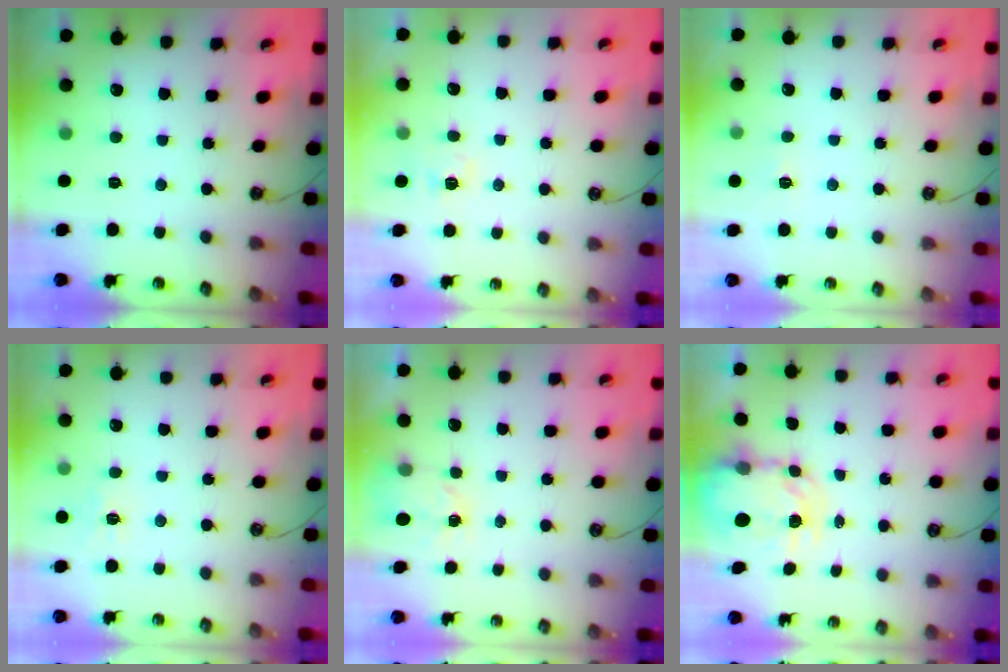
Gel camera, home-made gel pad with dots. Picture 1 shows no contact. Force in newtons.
{"total": 2.7, "press": 2.6, "slide": 0.3}
{"total": 3.5, "press": 3.5, "slide": 0.5}
{"total": 7.0, "press": 7.0, "slide": 0.5}
{"total": 2.2, "press": 2.2, "slide": 0.2}
{"total": 5.5, "press": 5.5, "slide": 0.7}